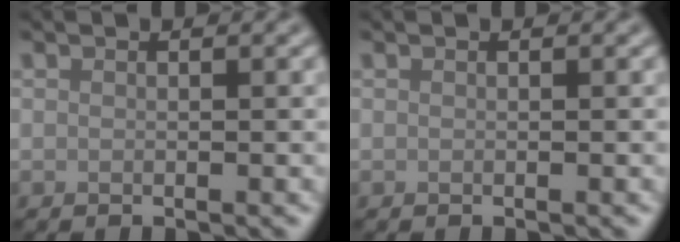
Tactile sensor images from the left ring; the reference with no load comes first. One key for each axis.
{"total": 0.0}